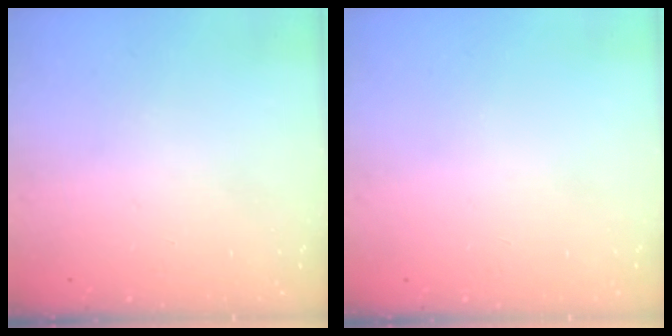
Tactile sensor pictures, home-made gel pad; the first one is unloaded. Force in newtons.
{"total": 0.0}